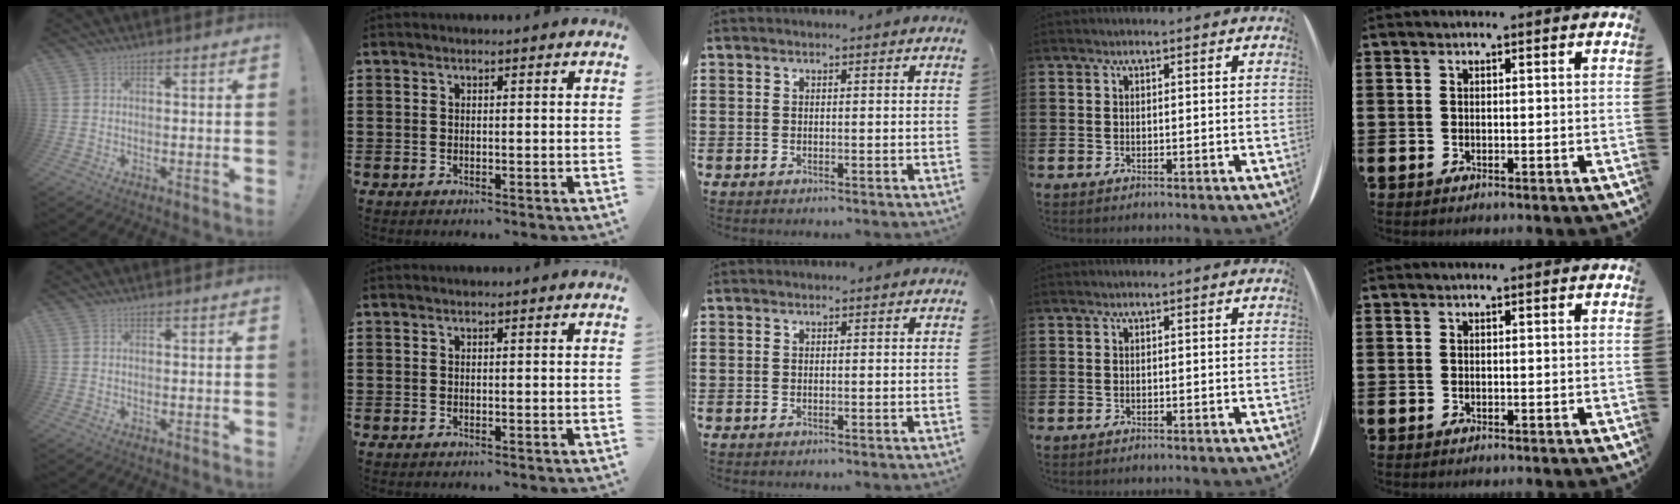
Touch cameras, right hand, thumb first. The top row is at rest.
{}